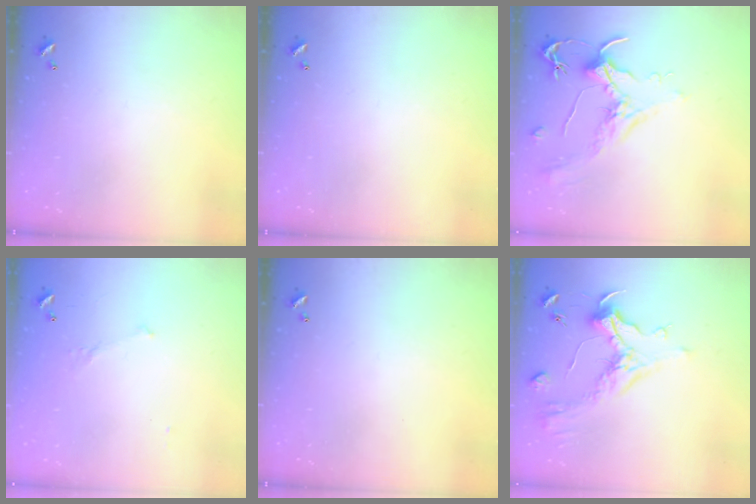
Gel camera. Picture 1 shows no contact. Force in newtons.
{"total": 0.0}
{"total": 1.8, "press": 1.7, "slide": 0.8}
{"total": 5.3, "press": 5.3, "slide": 0.8}
{"total": 0.0}
{"total": 1.1, "press": 0.2, "slide": 1.1}